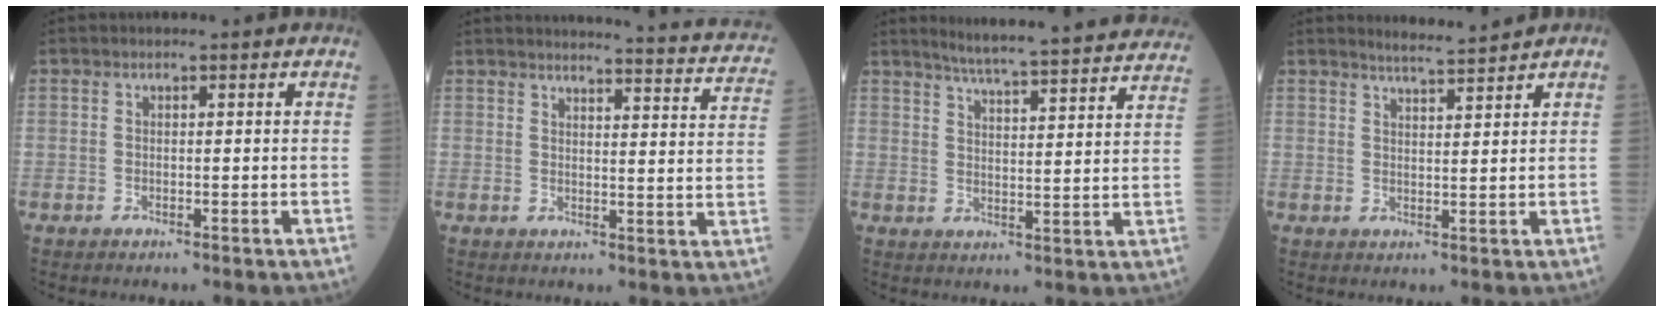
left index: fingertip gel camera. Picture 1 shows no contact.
{"total": 18.6, "force": [18.0, 0.8, 4.9], "torque": [-0.057, -0.072, 0.188]}
{"total": 23.2, "force": [21.8, 0.5, 8.1], "torque": [-0.119, -0.043, 0.265]}
{"total": 3.2, "force": [3.1, -0.6, 0.4], "torque": [-0.010, 0.000, 0.055]}